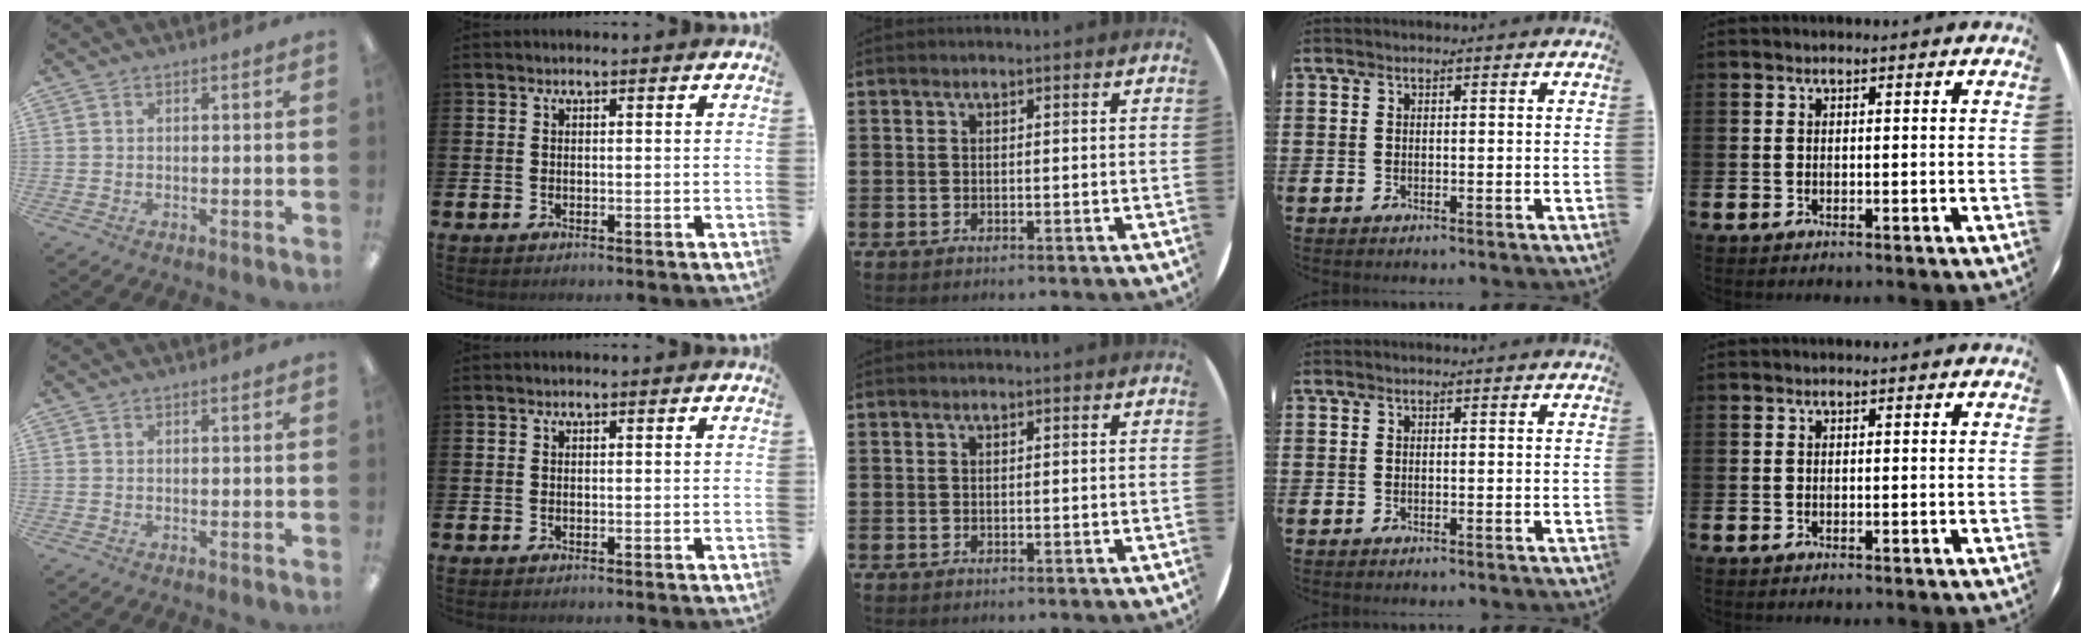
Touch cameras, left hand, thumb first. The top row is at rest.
{}